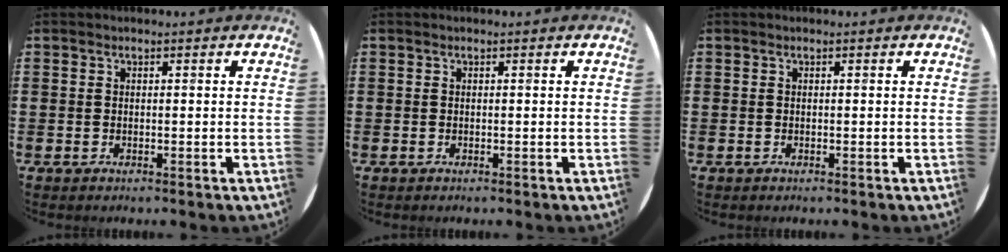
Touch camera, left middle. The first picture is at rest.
{"total": 0.0}
{"total": 0.0}